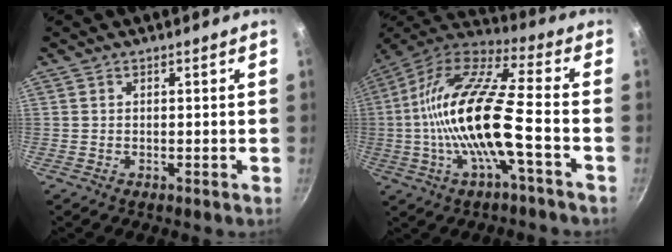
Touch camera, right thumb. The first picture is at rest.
{"total": 20.2, "force": [-3.7, 5.4, 19.1], "torque": [-0.360, 0.038, -0.083]}